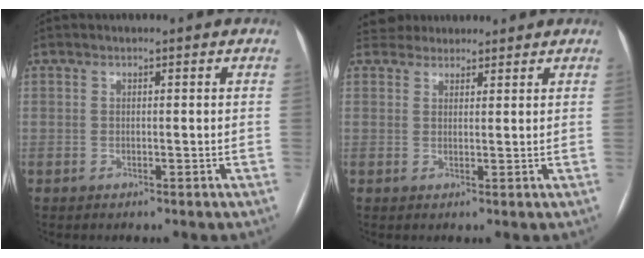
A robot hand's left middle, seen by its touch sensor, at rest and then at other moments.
{"total": 4.6, "force": [4.2, 1.7, 0.0], "torque": [0.002, 0.028, 0.065]}